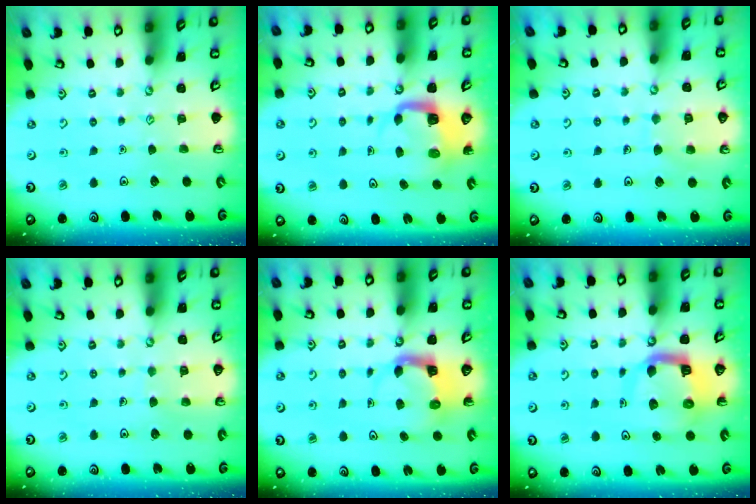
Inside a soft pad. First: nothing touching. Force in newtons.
{"total": 4.9, "press": 4.9, "slide": 0.4}
{"total": 7.4, "press": 7.4, "slide": 0.4}
{"total": 4.7, "press": 4.7, "slide": 0.3}
{"total": 3.9, "press": 3.9, "slide": 0.3}
{"total": 10.2, "press": 10.1, "slide": 1.4}